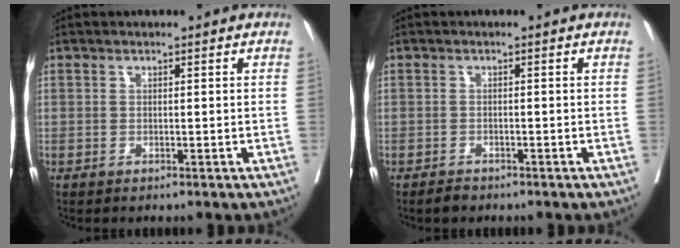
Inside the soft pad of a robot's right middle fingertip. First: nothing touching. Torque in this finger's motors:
{"motor_torque": [0.05, -0.03, -0.01, 0.00]}